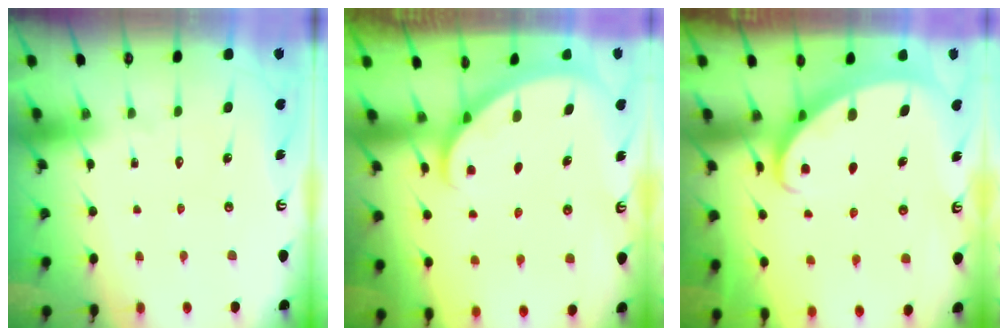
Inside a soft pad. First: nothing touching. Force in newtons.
{"total": 1.8, "press": 1.8, "slide": 0.1}
{"total": 2.5, "press": 2.5, "slide": 0.3}